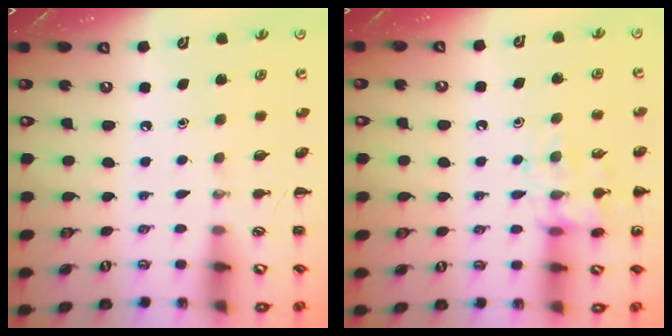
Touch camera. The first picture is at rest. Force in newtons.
{"total": 14.3, "press": 14.2, "slide": 1.8}